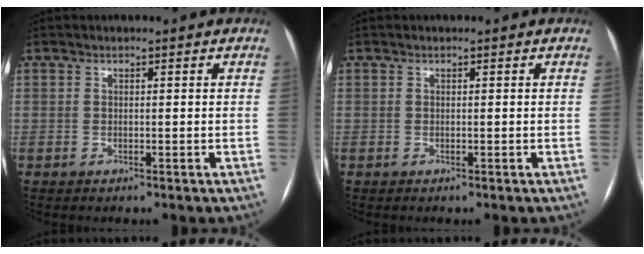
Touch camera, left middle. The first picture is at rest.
{"total": 0.0}